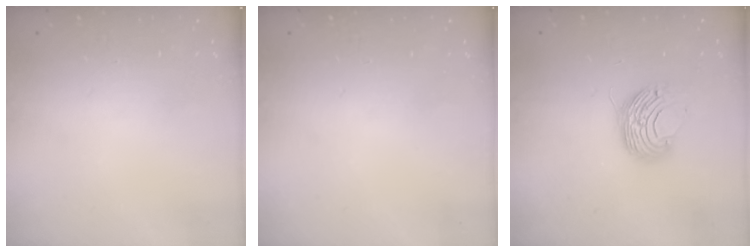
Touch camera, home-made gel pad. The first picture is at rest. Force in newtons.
{"total": 0.0}
{"total": 9.3, "press": 9.3, "slide": 0.3}